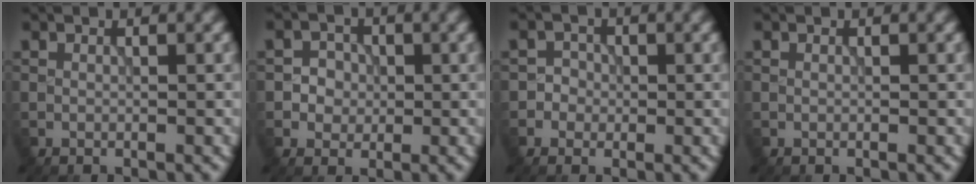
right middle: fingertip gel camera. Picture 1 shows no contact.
{"total": 2.6, "force": [-0.1, 2.5, 0.7], "torque": [0.004, 0.002, -0.012]}
{"total": 2.1, "force": [-0.7, 1.9, 0.2], "torque": [0.016, 0.010, -0.019]}
{"total": 0.0}